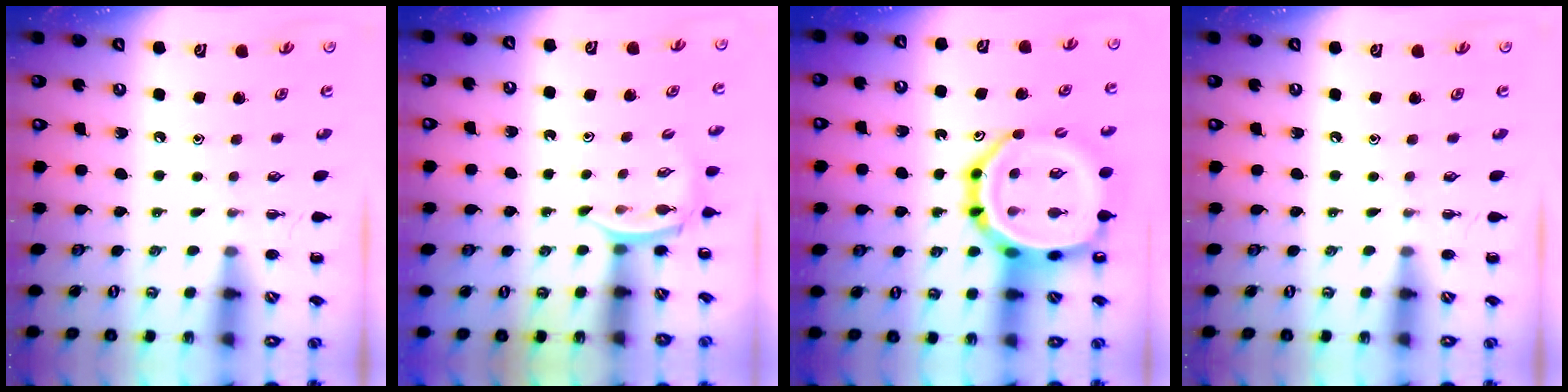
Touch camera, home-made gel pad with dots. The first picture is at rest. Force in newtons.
{"total": 2.3, "press": 2.1, "slide": 0.9}
{"total": 22.1, "press": 21.6, "slide": 4.2}
{"total": 0.0}